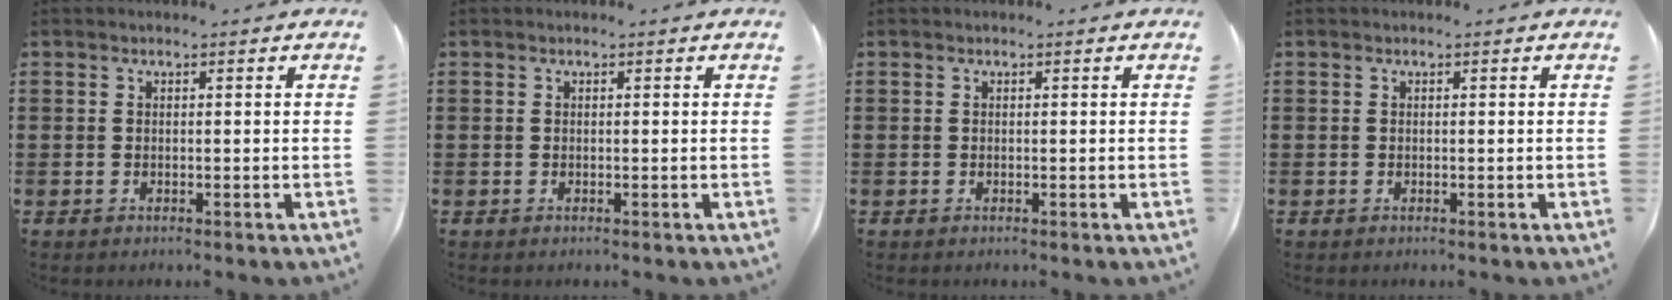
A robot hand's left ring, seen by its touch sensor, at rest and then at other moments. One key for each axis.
{"total": 0.0}
{"total": 0.0}
{"total": 0.0}